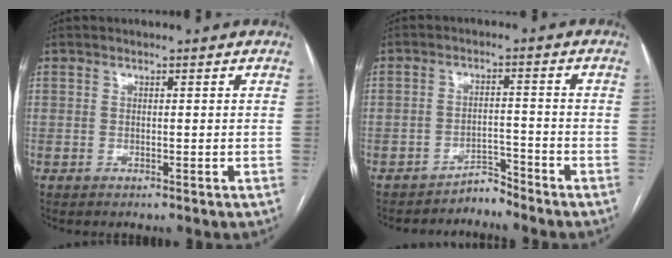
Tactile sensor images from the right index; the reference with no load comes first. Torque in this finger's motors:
{"motor_torque": [-0.17, 0.11, -0.16, -0.08]}